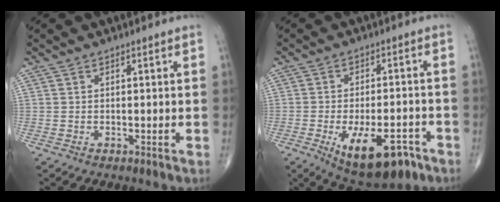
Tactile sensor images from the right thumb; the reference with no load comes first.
{"total": 16.8, "force": [-9.1, 7.6, 12.0], "torque": [-0.160, 0.046, -0.124]}